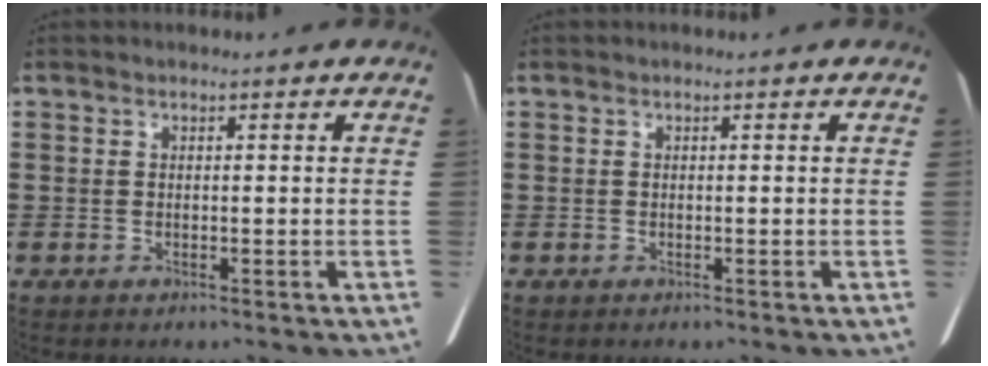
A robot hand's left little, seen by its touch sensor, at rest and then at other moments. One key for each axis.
{"total": 0.0}